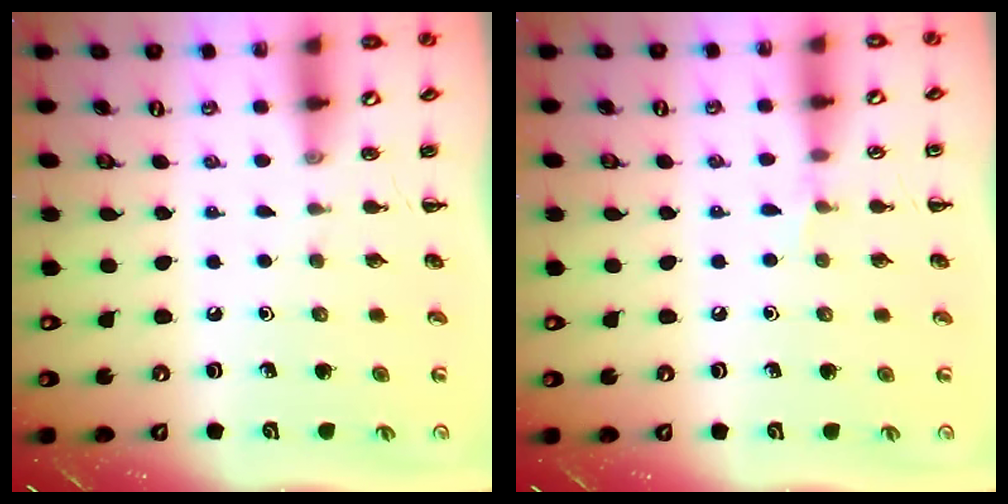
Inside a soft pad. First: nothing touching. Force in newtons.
{"total": 4.0, "press": 3.7, "slide": 1.4}